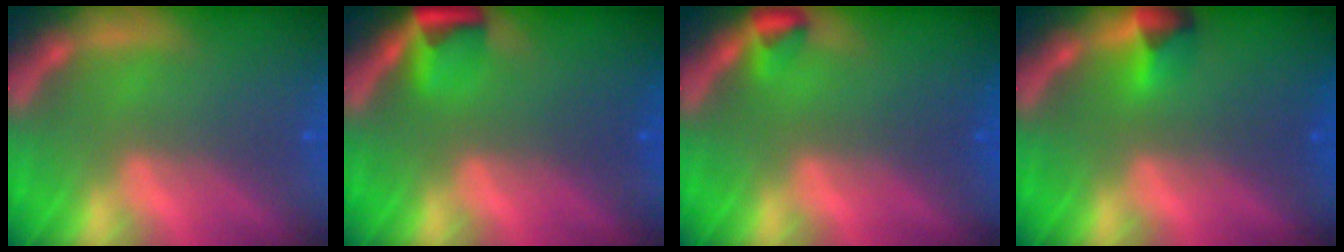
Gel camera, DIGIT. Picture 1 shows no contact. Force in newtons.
{"total": 2.9}
{"total": 1.5}
{"total": 1.9}